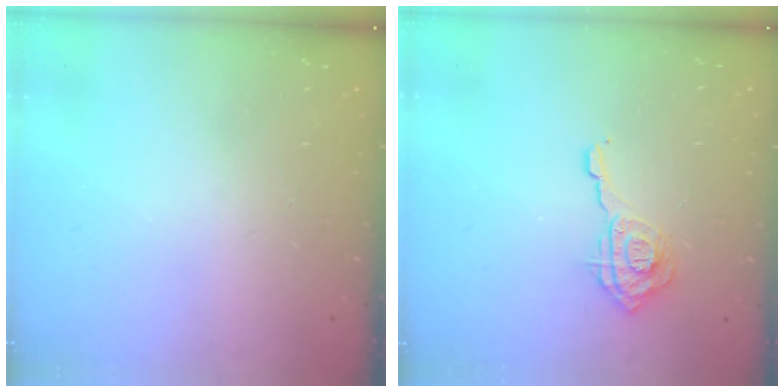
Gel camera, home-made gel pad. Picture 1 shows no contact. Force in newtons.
{"total": 11.6, "press": 11.6, "slide": 1.1}